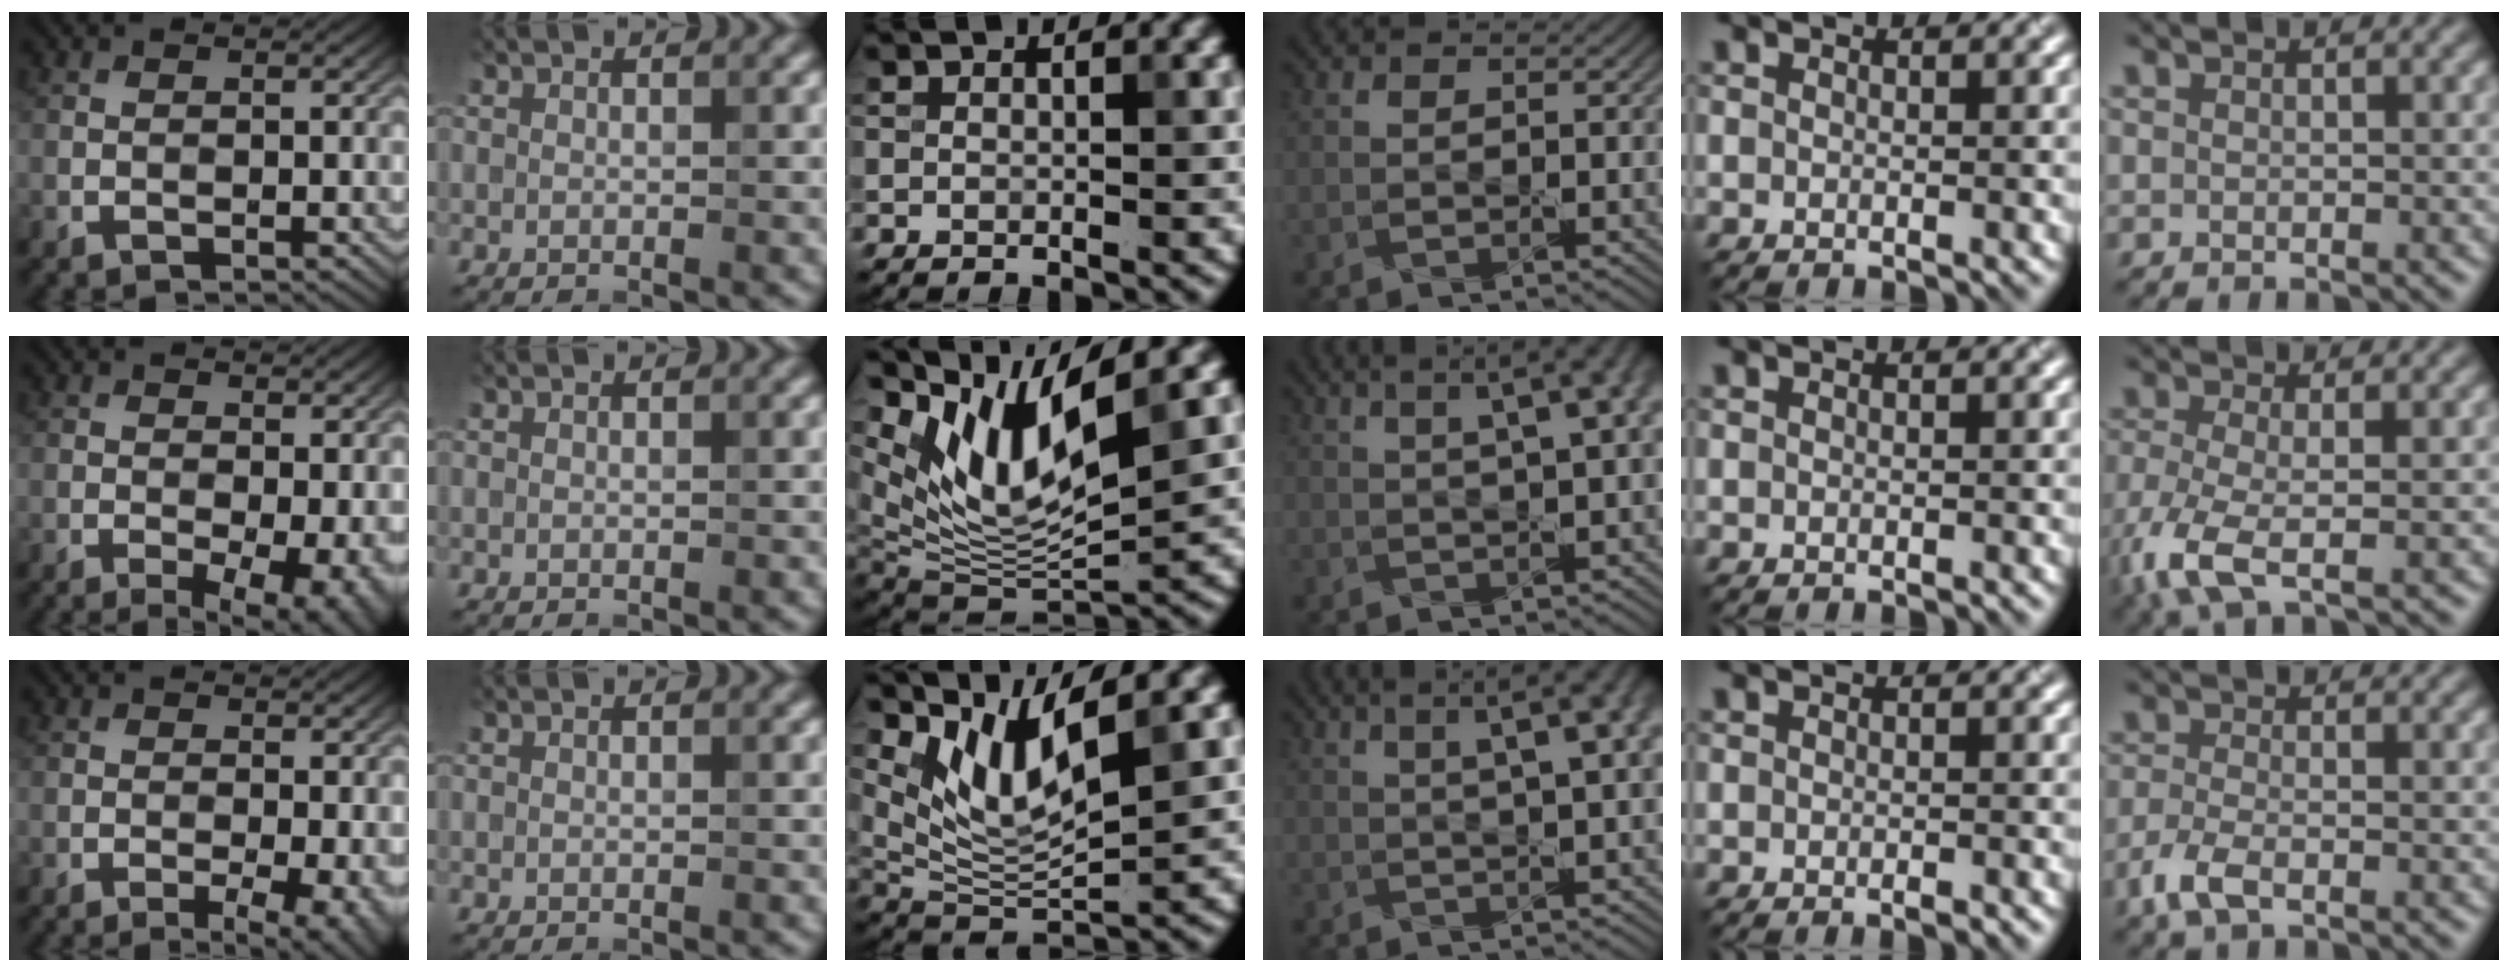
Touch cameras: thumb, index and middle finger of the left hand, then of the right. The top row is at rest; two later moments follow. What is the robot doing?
{"motion": "pour", "object": "sugar"}